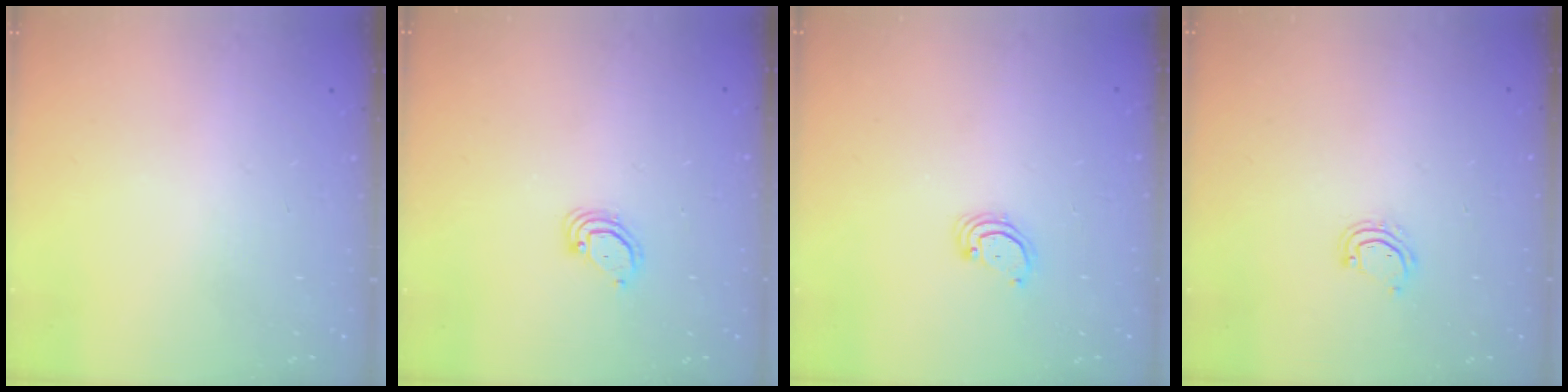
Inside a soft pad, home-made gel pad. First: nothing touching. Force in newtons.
{"total": 2.9, "press": 2.9, "slide": 0.3}
{"total": 2.3, "press": 2.3, "slide": 0.2}
{"total": 2.7, "press": 2.7, "slide": 0.2}